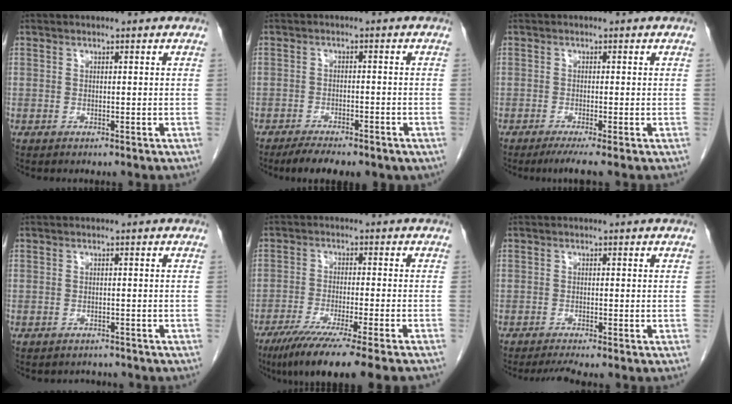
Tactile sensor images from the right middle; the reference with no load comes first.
{"total": 8.1, "force": [-6.1, 2.8, 4.7], "torque": [-0.067, -0.006, -0.082]}
{"total": 3.4, "force": [-2.4, -0.3, 2.5], "torque": [-0.037, -0.010, -0.043]}
{"total": 2.2, "force": [-2.0, 0.9, -0.2], "torque": [0.001, -0.001, -0.029]}
{"total": 13.5, "force": [-10.4, -1.2, 8.5], "torque": [-0.128, -0.046, -0.163]}
{"total": 2.4, "force": [-2.0, -0.6, 1.1], "torque": [-0.024, -0.007, -0.039]}